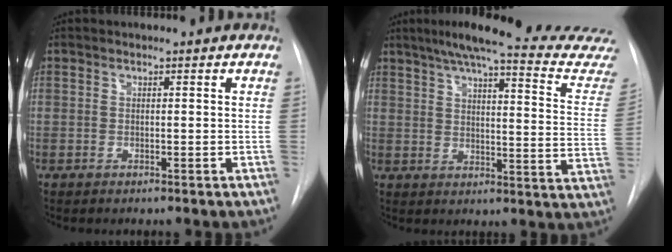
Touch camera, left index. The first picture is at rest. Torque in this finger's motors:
{"motor_torque": [0.95, -1.19, 0.33, 0.07]}